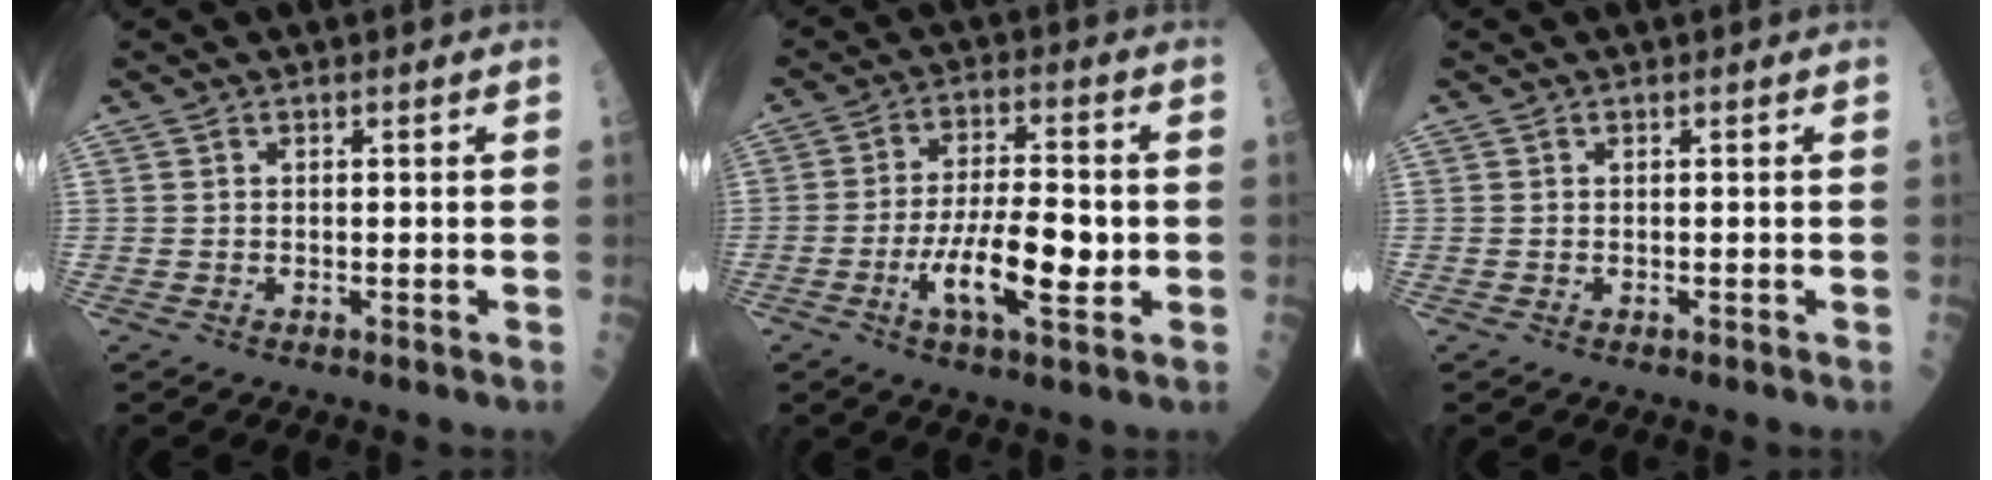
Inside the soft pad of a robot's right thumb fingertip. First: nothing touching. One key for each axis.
{"total": 12.4, "fx": -2.8, "fy": 4.0, "fz": 11.4, "tx": -0.201, "ty": 0.013, "tz": -0.047}
{"total": 0.0}